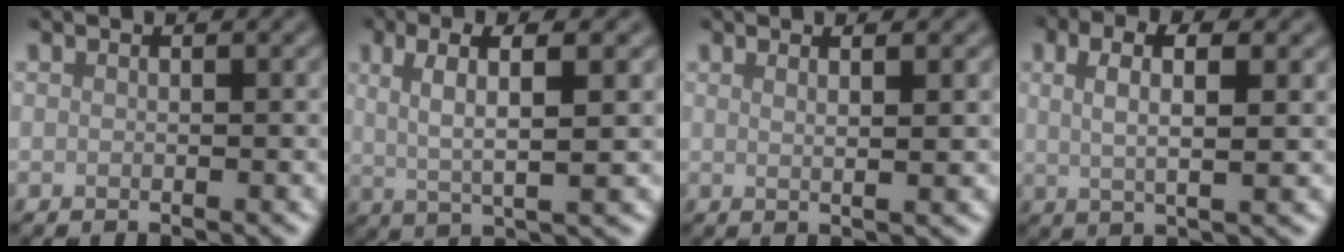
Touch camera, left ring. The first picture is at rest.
{"total": 5.5, "force": [1.5, 1.3, 5.2], "torque": [-0.097, 0.004, 0.027]}
{"total": 3.5, "force": [1.5, 1.2, 2.9], "torque": [-0.024, 0.008, -0.003]}
{"total": 4.7, "force": [1.4, 1.5, 4.2], "torque": [-0.077, 0.002, 0.024]}